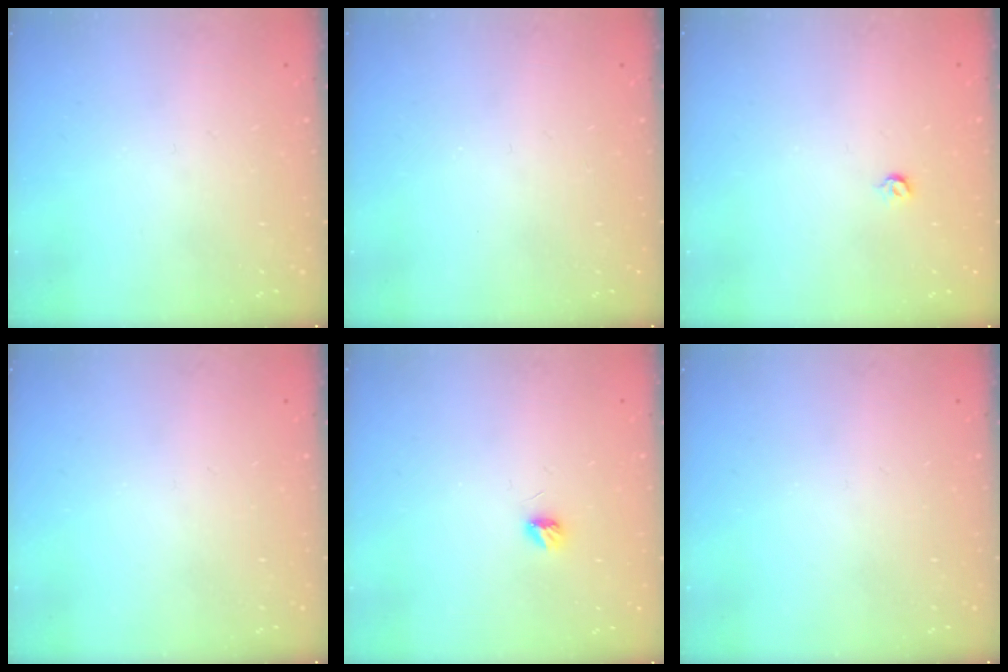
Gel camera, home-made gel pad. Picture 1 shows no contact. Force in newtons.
{"total": 0.0}
{"total": 3.6, "press": 3.6, "slide": 0.7}
{"total": 0.0}
{"total": 3.8, "press": 3.7, "slide": 0.5}
{"total": 0.0}